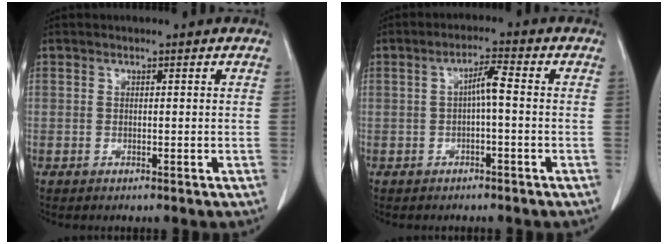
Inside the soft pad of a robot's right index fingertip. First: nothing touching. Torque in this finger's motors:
{"motor_torque": [0.72, -0.22, 0.27, 0.08]}